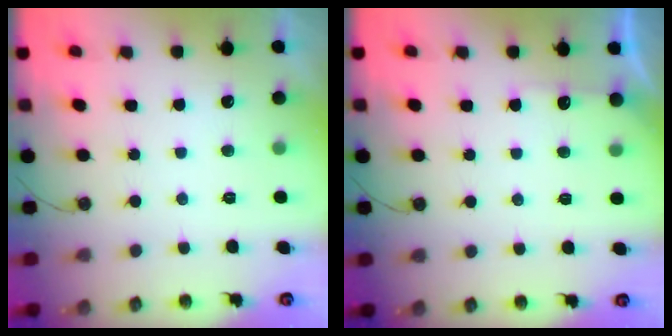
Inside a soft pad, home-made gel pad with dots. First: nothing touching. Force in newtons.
{"total": 3.8, "press": 3.8, "slide": 0.4}